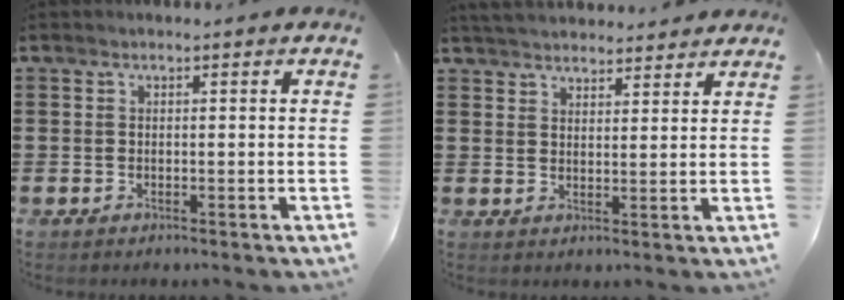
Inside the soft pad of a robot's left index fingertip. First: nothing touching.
{"total": 3.6, "force": [3.6, 0.3, 0.2], "torque": [-0.015, -0.008, 0.069]}